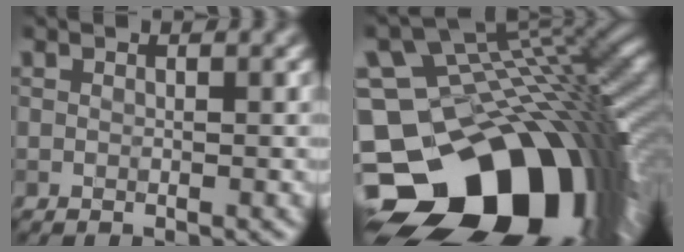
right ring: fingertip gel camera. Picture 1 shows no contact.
{"total": 19.2, "force": [-7.3, 12.4, 12.7], "torque": [-0.219, -0.034, -0.100]}